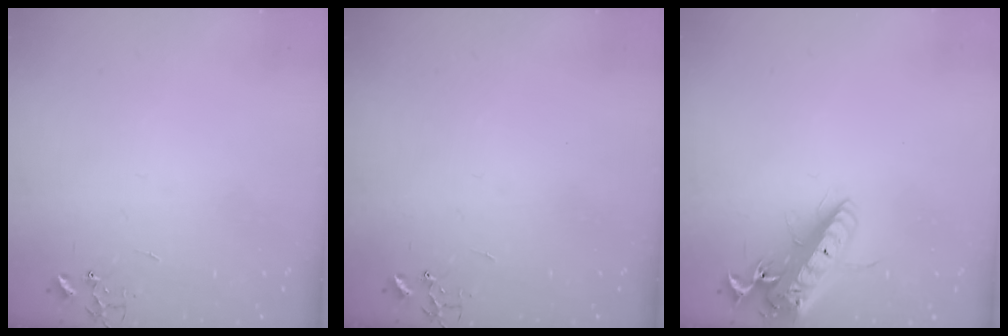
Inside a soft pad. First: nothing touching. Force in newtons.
{"total": 0.0}
{"total": 17.4, "press": 17.0, "slide": 3.4}